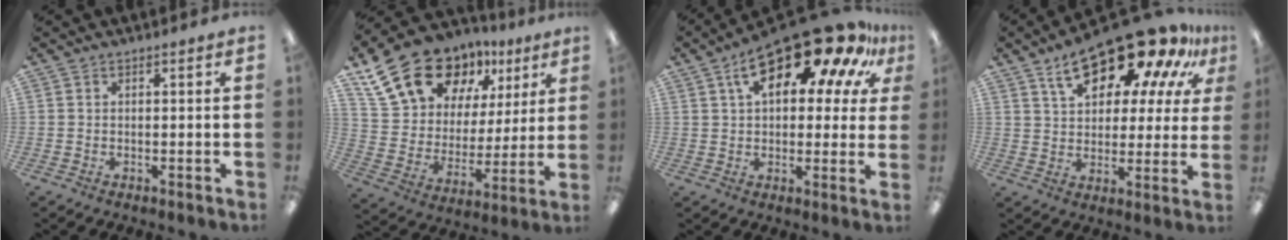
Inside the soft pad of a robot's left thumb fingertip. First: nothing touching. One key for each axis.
{"total": 20.6, "fx": 13.6, "fy": 12.4, "fz": 9.4, "tx": -0.169, "ty": -0.068, "tz": 0.249}
{"total": 21.4, "fx": 12.3, "fy": 8.3, "fz": 15.4, "tx": -0.239, "ty": -0.067, "tz": 0.203}
{"total": 21.8, "fx": 14.4, "fy": 8.9, "fz": 13.7, "tx": -0.215, "ty": -0.086, "tz": 0.240}